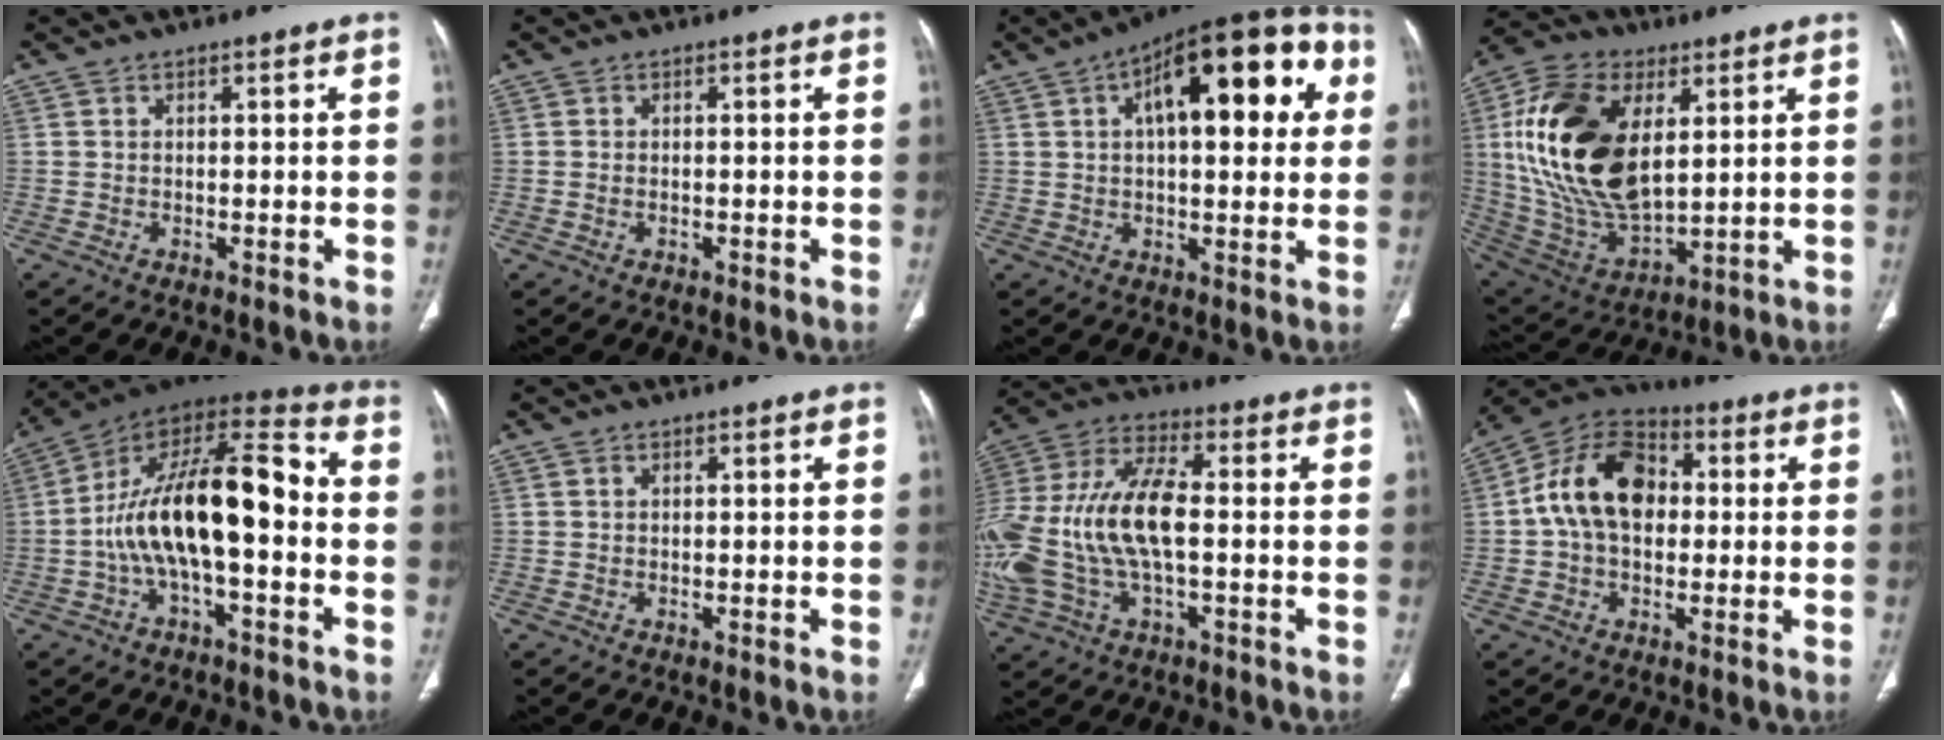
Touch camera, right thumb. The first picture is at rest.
{"total": 0.6, "force": [-0.2, 0.4, 0.4], "torque": [-0.012, 0.004, -0.001]}
{"total": 22.2, "force": [6.3, 9.7, 19.0], "torque": [-0.234, 0.030, 0.085]}
{"total": 23.9, "force": [5.4, 13.4, 19.1], "torque": [-0.365, -0.022, 0.106]}
{"total": 20.6, "force": [-2.3, 8.6, 18.6], "torque": [-0.313, 0.057, -0.042]}
{"total": 0.0}
{"total": 22.2, "force": [-1.8, 10.7, 19.4], "torque": [-0.455, 0.018, -0.031]}
{"total": 14.9, "force": [1.1, 10.4, 10.6], "torque": [-0.167, 0.029, 0.007]}